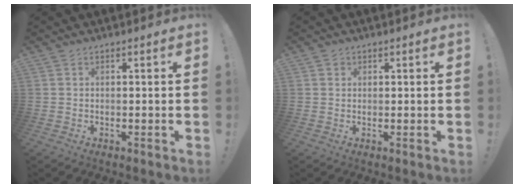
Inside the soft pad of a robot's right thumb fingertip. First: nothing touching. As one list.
[{"total": 1.1, "force": [0.6, 0.9, 0.1], "torque": [0.002, -0.001, 0.010]}]